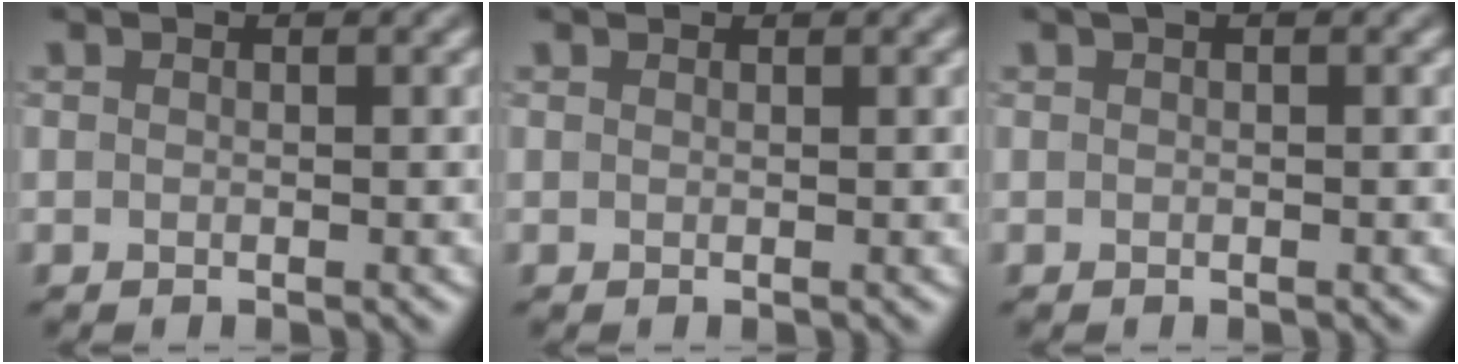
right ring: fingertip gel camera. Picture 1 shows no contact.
{"total": 0.0}
{"total": 0.5, "force": [0.3, 0.2, 0.4], "torque": [-0.009, 0.002, 0.005]}